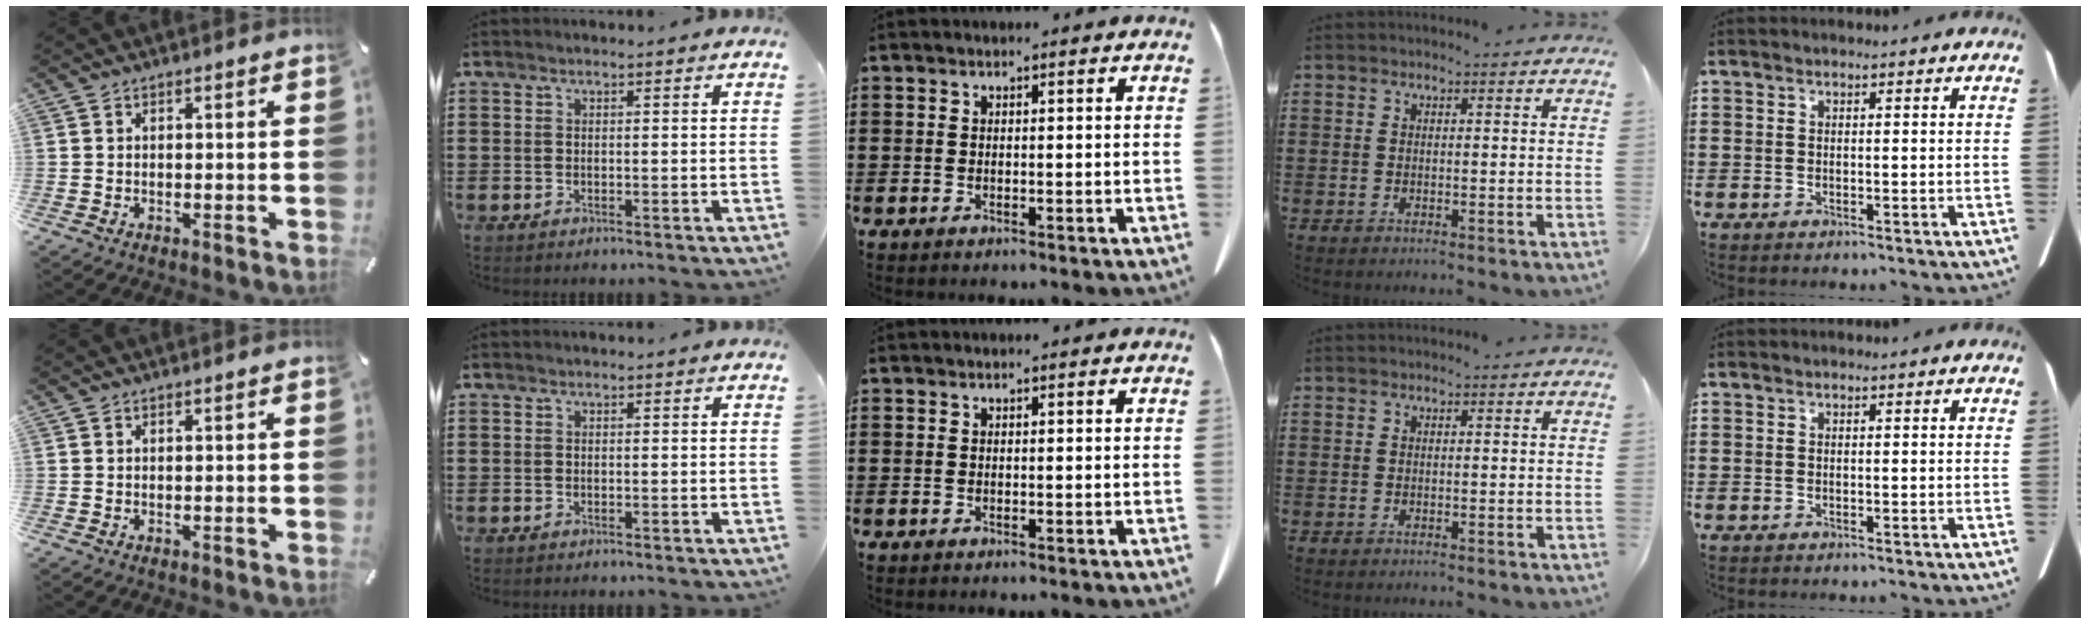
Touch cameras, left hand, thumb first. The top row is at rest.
{}